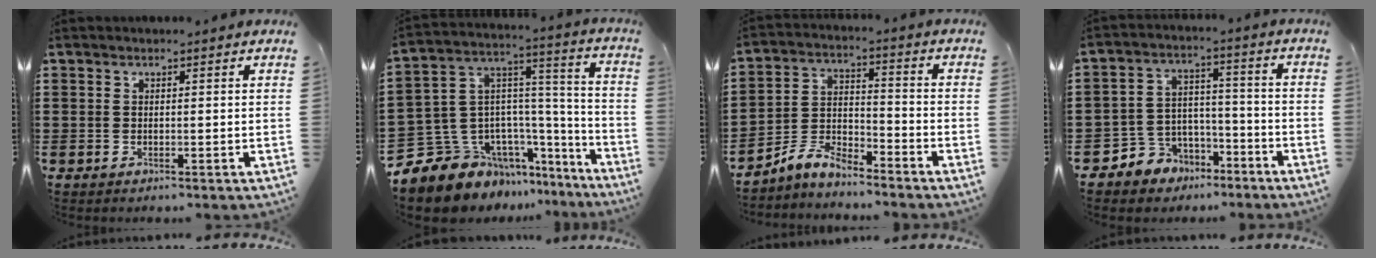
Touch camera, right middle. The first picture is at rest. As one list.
[{"total": 11.2, "force": [-8.5, 7.0, 2.1], "torque": [-0.093, -0.006, -0.161]}, {"total": 6.1, "force": [-5.6, 1.8, 1.7], "torque": [-0.050, 0.001, -0.116]}, {"total": 5.6, "force": [-4.1, 3.7, -0.4], "torque": [-0.021, 0.004, -0.085]}]